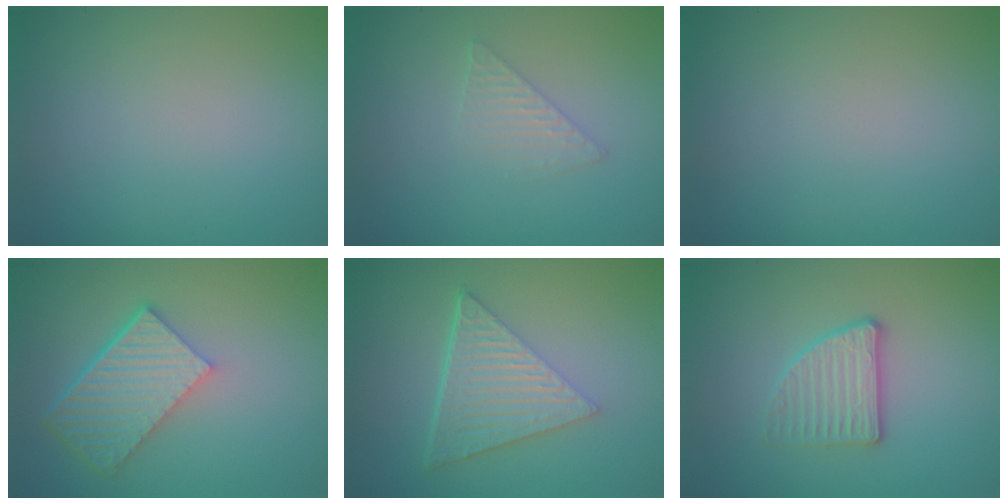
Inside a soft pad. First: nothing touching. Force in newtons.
{"total": 1.6, "press": 1.6, "slide": 0.1}
{"total": 0.0}
{"total": 6.7, "press": 4.8, "slide": 4.6}
{"total": 6.7, "press": 4.4, "slide": 5.0}
{"total": 2.7, "press": 2.6, "slide": 0.8}